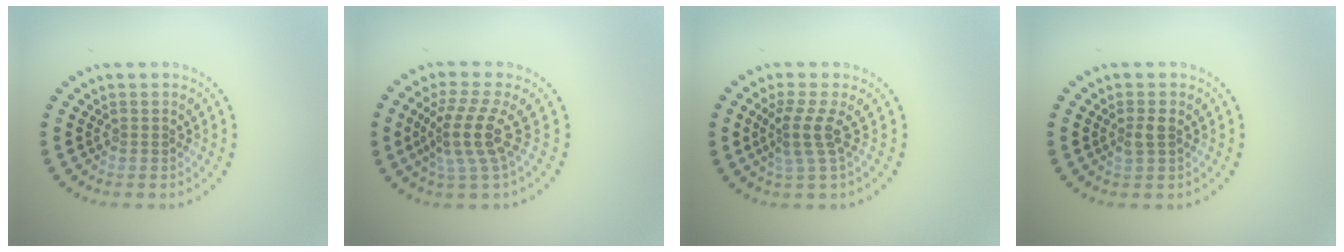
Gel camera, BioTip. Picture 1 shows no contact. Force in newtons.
{"total": 4.0, "press": 2.9, "slide": 2.8}
{"total": 2.6, "press": 1.8, "slide": 1.9}
{"total": 1.5, "press": 1.4, "slide": 0.3}